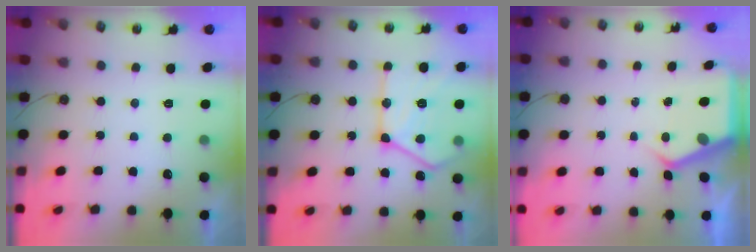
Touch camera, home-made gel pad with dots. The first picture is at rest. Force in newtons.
{"total": 20.5, "press": 20.4, "slide": 2.0}
{"total": 4.7, "press": 4.7, "slide": 0.3}